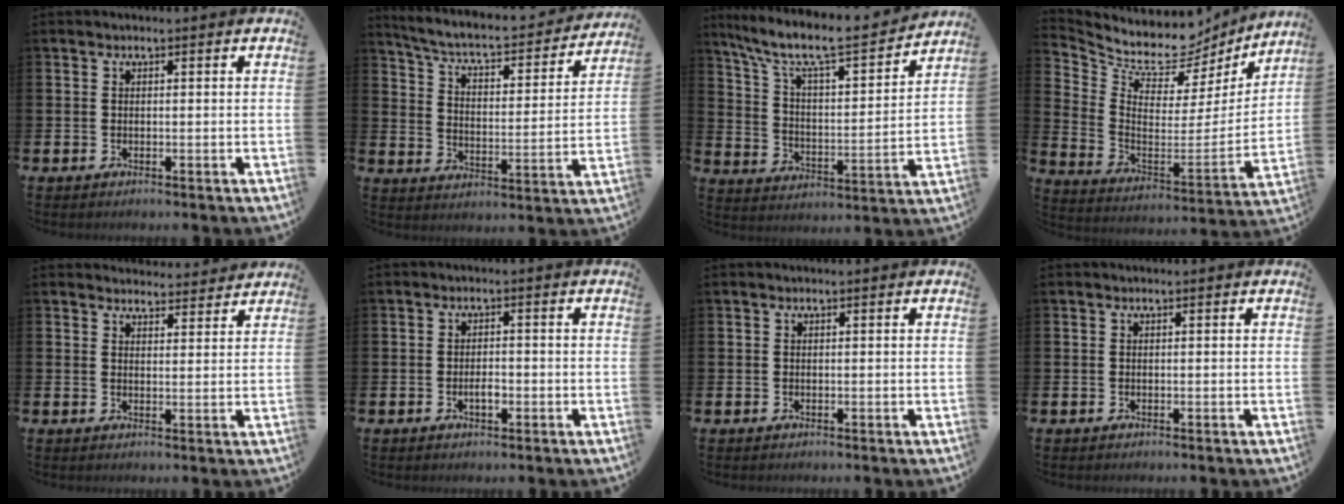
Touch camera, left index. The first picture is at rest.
{"total": 6.1, "force": [5.4, 1.2, 2.6], "torque": [-0.083, -0.041, 0.085]}
{"total": 8.9, "force": [7.5, 1.6, 4.4], "torque": [-0.117, -0.053, 0.122]}
{"total": 9.2, "force": [8.2, 3.8, 1.7], "torque": [-0.075, -0.068, 0.140]}
{"total": 3.4, "force": [3.3, 0.7, -0.2], "torque": [0.005, -0.021, 0.059]}
{"total": 1.8, "force": [-0.6, 0.9, 1.5], "torque": [-0.019, 0.000, -0.015]}
{"total": 0.0}
{"total": 0.0}